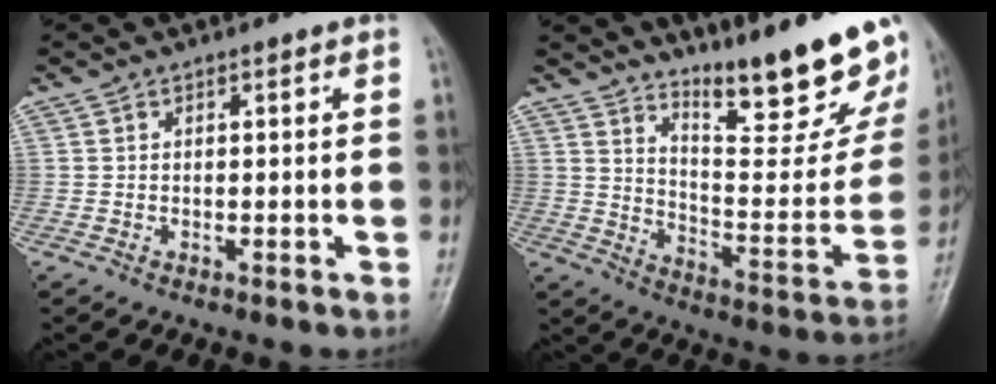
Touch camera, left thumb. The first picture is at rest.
{"total": 22.6, "force": [17.5, 4.2, 13.6], "torque": [-0.165, -0.128, 0.255]}